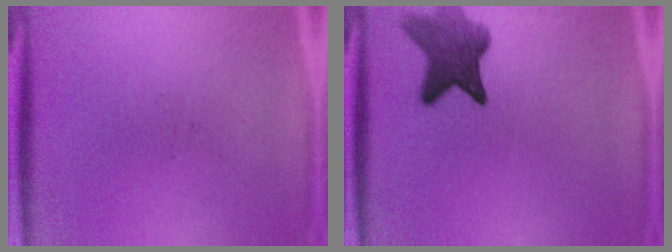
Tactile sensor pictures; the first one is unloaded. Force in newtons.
{"total": 7.1}